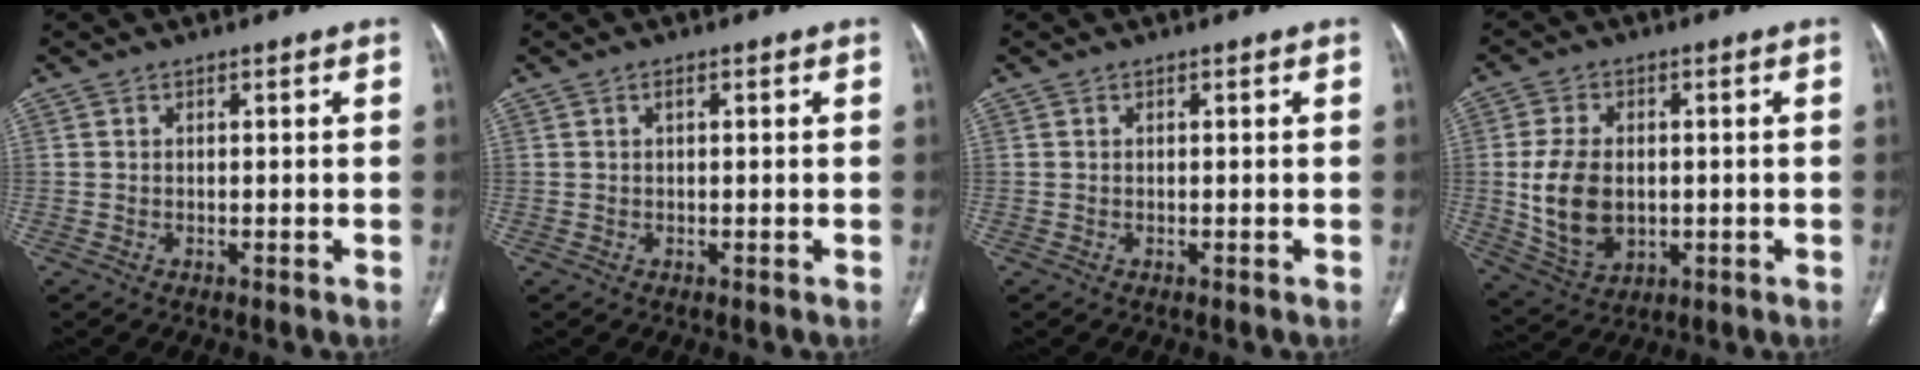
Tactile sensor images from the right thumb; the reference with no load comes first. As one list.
[{"total": 0.8, "force": [0.3, 0.3, 0.7], "torque": [-0.012, 0.002, 0.004]}, {"total": 0.0}, {"total": 11.6, "force": [-0.4, 7.8, 8.5], "torque": [-0.154, -0.003, 0.008]}]